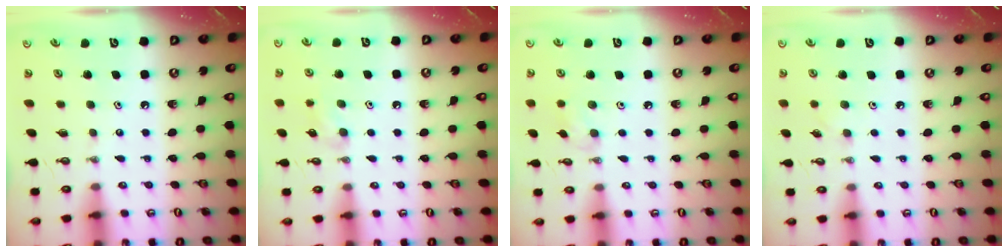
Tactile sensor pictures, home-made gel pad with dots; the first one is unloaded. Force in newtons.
{"total": 8.2, "press": 7.4, "slide": 3.4}
{"total": 6.0, "press": 5.7, "slide": 1.9}
{"total": 3.8, "press": 3.7, "slide": 0.8}